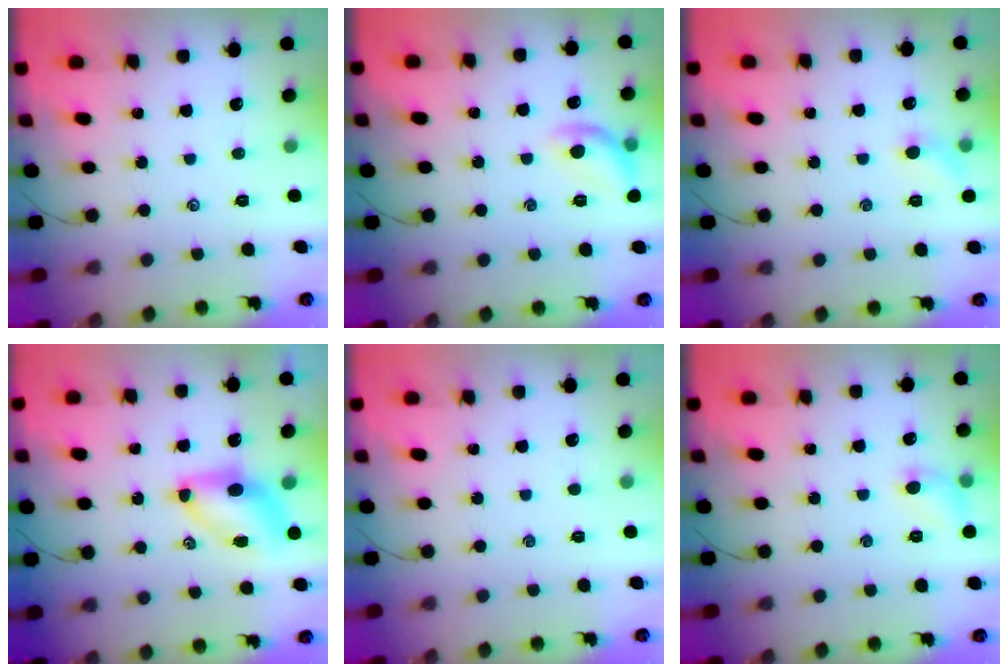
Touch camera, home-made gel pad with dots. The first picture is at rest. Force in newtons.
{"total": 9.6, "press": 9.6, "slide": 0.7}
{"total": 6.0, "press": 5.7, "slide": 1.8}
{"total": 7.3, "press": 7.2, "slide": 1.3}
{"total": 0.0}
{"total": 6.5, "press": 6.3, "slide": 1.6}